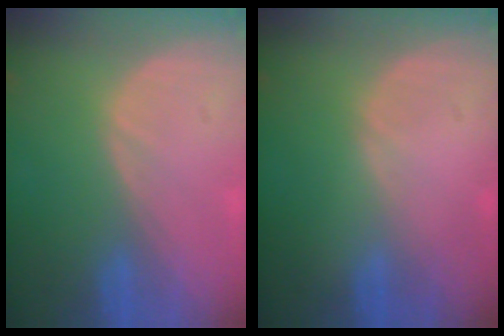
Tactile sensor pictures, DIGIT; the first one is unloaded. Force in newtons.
{"total": 0.0}